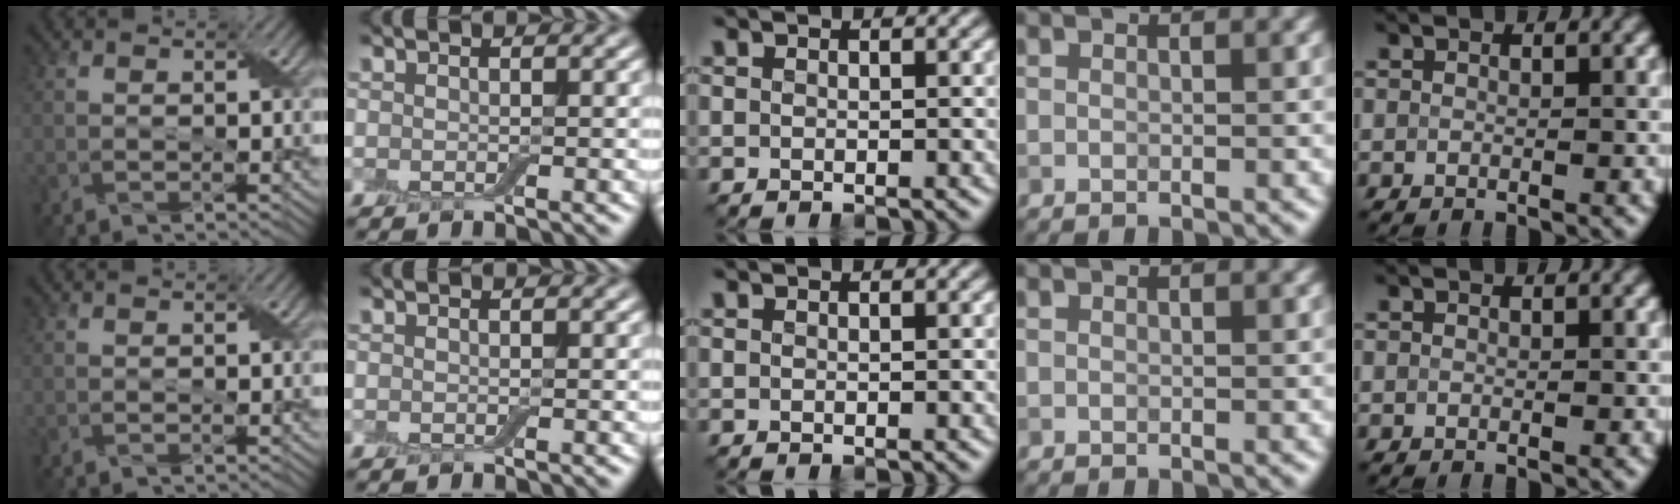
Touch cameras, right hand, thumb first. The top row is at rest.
{}